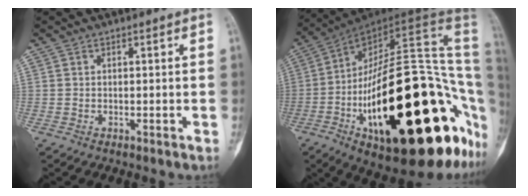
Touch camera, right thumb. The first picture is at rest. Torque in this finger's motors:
{"motor_torque": [2.05, 2.82, 2.77, 0.00, 1.05]}